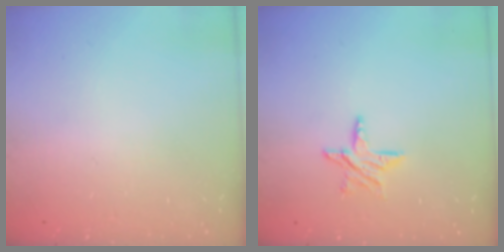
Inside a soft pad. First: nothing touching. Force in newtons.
{"total": 6.5, "press": 6.5, "slide": 0.3}